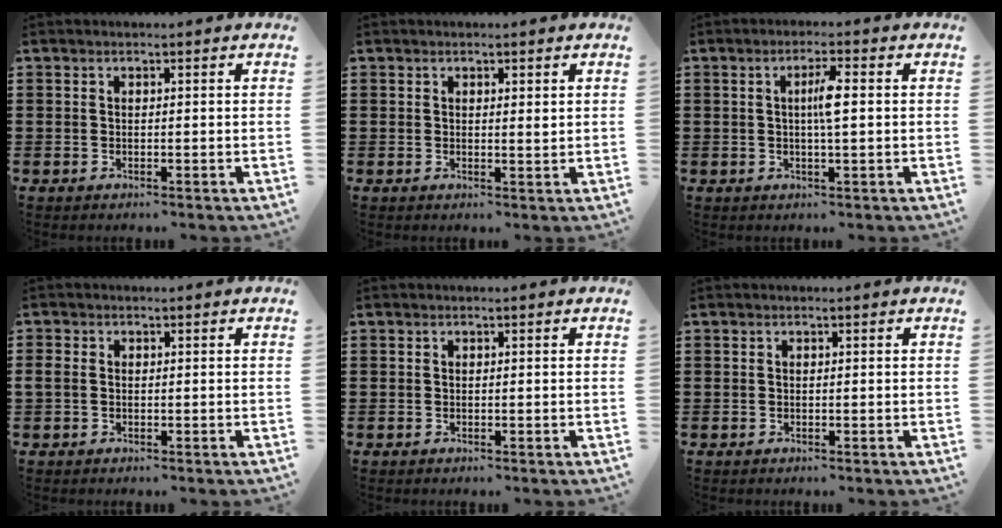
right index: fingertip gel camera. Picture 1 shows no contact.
{"total": 1.1, "force": [0.6, 0.4, 0.8], "torque": [-0.008, 0.001, 0.008]}
{"total": 3.7, "force": [0.3, 0.4, 3.6], "torque": [-0.068, 0.000, 0.001]}
{"total": 1.2, "force": [-0.1, 1.0, 0.7], "torque": [-0.024, 0.002, -0.005]}
{"total": 0.0}
{"total": 0.0}